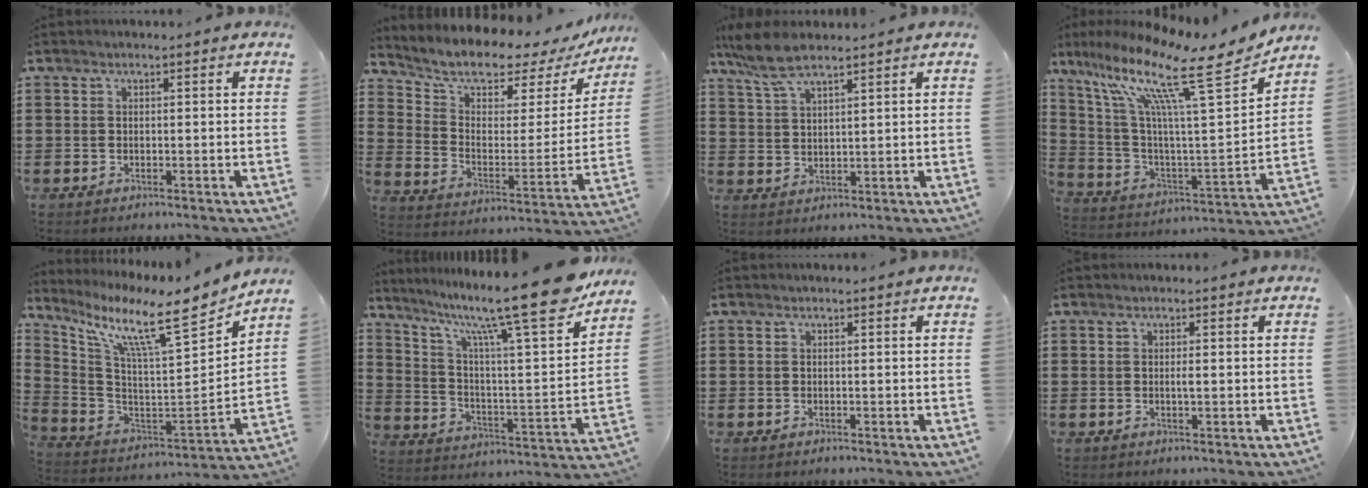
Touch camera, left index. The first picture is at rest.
{"total": 6.5, "force": [5.6, 2.3, 2.4], "torque": [-0.064, -0.047, 0.089]}
{"total": 6.0, "force": [4.7, 1.2, 3.5], "torque": [-0.080, -0.003, 0.087]}
{"total": 16.2, "force": [11.0, 2.4, 11.6], "torque": [-0.246, -0.057, 0.171]}
{"total": 11.8, "force": [8.7, 1.1, 7.9], "torque": [-0.171, -0.071, 0.134]}
{"total": 17.4, "force": [13.3, 1.3, 11.1], "torque": [-0.209, -0.084, 0.212]}
{"total": 0.0}
{"total": 1.1, "force": [0.1, 0.1, 1.1], "torque": [-0.020, -0.004, 0.002]}